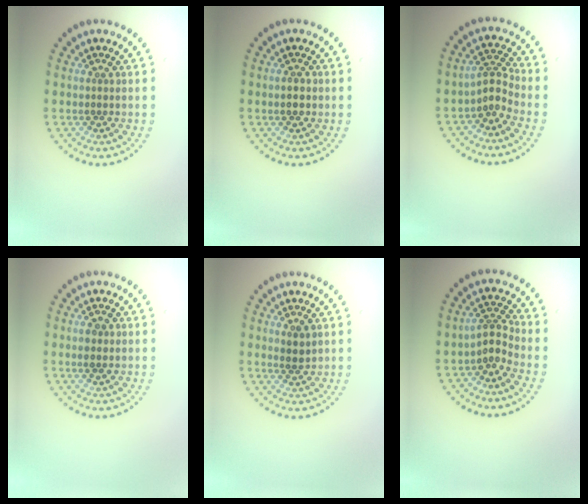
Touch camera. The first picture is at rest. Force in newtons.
{"total": 1.0, "press": 1.0, "slide": 0.0}
{"total": 2.4, "press": 1.6, "slide": 1.8}
{"total": 1.4, "press": 1.4, "slide": 0.3}
{"total": 1.1, "press": 0.9, "slide": 0.6}
{"total": 2.4, "press": 1.5, "slide": 1.9}